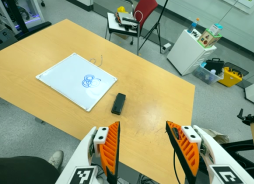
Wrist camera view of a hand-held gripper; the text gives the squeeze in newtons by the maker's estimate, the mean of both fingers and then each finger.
{"total": 0.0}